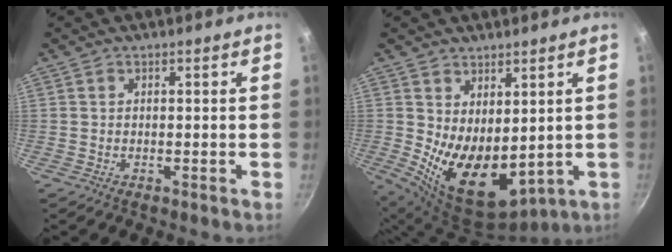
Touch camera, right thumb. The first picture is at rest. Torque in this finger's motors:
{"motor_torque": [-0.60, 1.32, 1.83, 0.27, 0.20]}